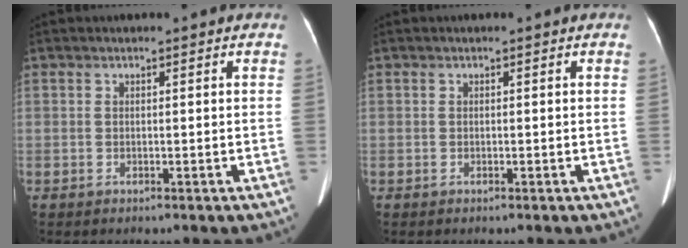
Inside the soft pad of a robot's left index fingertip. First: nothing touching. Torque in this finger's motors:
{"motor_torque": [0.15, 0.16, 0.00, 0.01]}